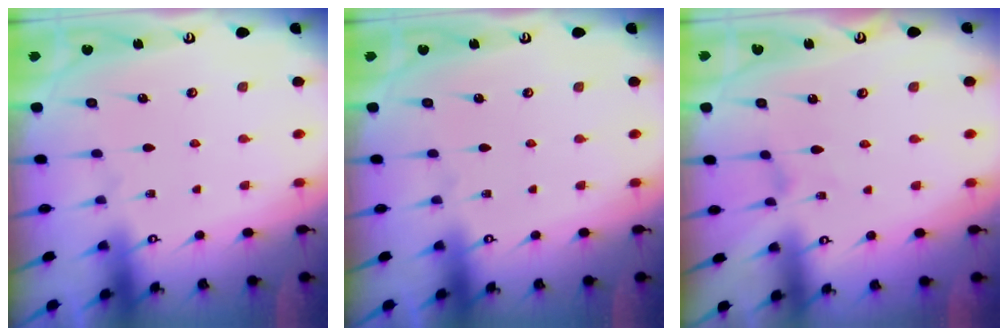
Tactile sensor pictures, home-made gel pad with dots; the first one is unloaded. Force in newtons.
{"total": 0.0}
{"total": 0.7, "press": 0.7, "slide": 0.2}